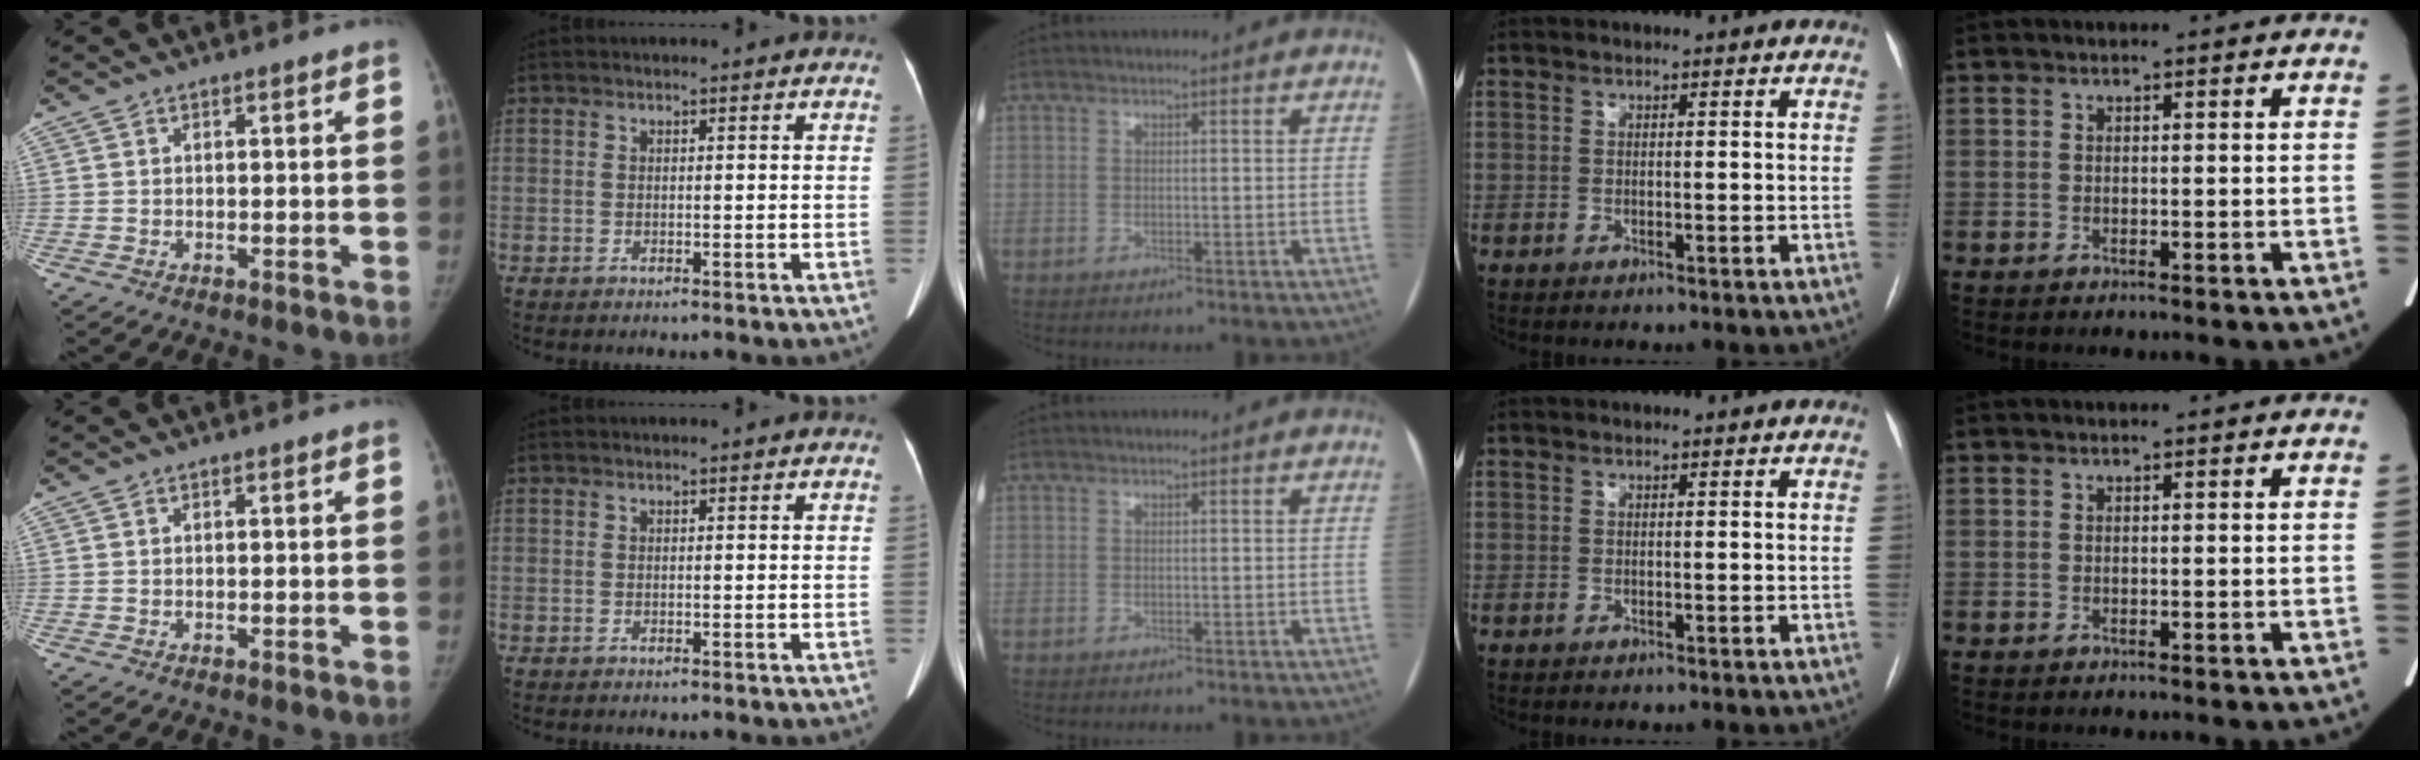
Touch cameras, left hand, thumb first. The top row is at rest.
{}